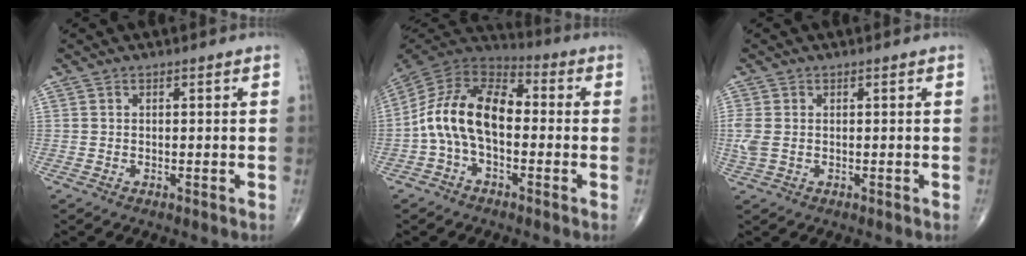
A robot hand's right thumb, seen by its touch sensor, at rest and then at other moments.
{"total": 14.9, "force": [-1.6, 8.7, 11.9], "torque": [-0.209, 0.041, -0.042]}
{"total": 3.3, "force": [0.0, 2.2, 2.5], "torque": [-0.082, 0.005, 0.002]}